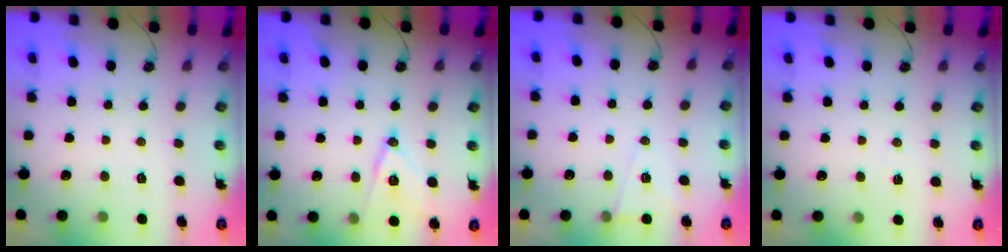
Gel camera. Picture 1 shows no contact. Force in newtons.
{"total": 12.4, "press": 11.9, "slide": 3.3}
{"total": 7.0, "press": 5.4, "slide": 4.6}
{"total": 3.9, "press": 2.9, "slide": 2.6}